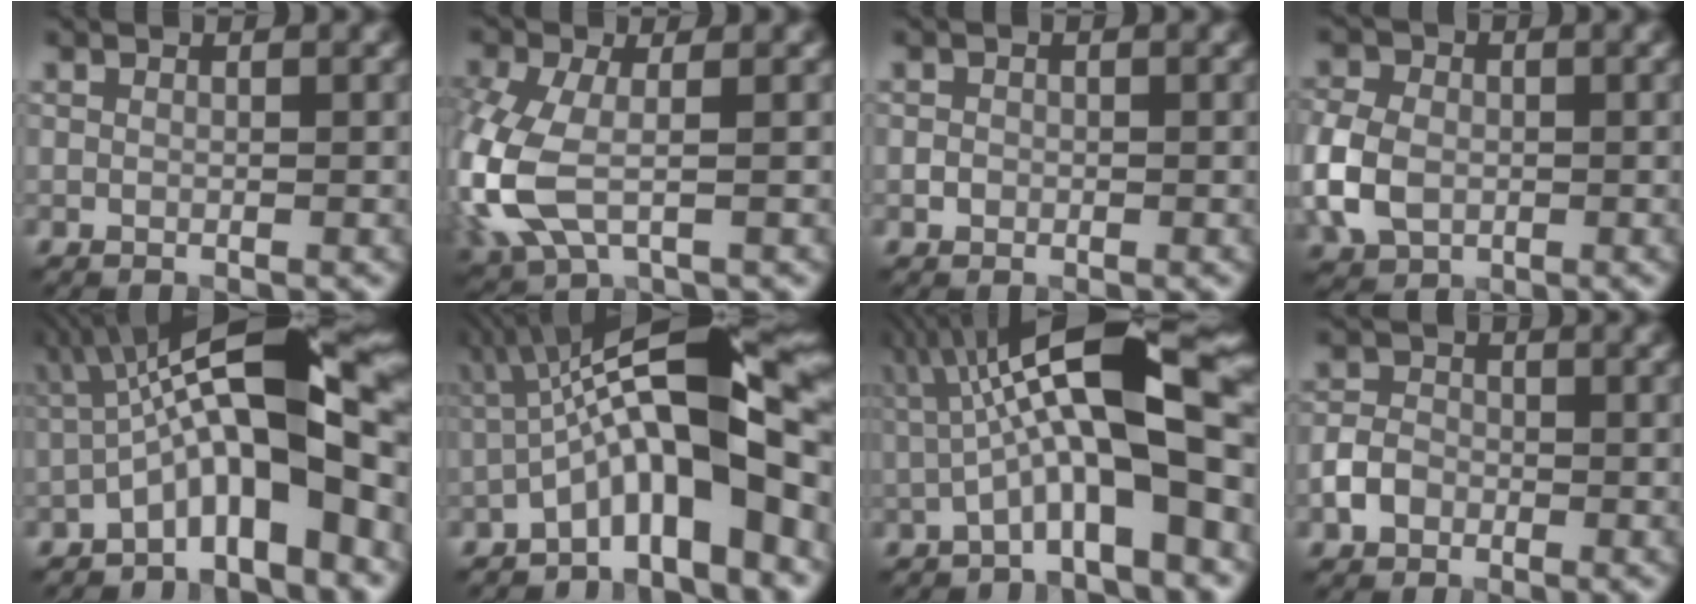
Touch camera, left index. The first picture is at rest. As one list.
[{"total": 6.0, "force": [-0.7, 3.2, 5.0], "torque": [-0.136, -0.003, -0.020]}, {"total": 0.8, "force": [-0.3, 0.7, 0.2], "torque": [-0.001, -0.002, -0.006]}, {"total": 6.5, "force": [-1.1, 5.0, 4.1], "torque": [-0.100, -0.005, -0.023]}, {"total": 12.6, "force": [-1.4, 3.4, 12.0], "torque": [-0.183, 0.032, -0.034]}, {"total": 12.6, "force": [-1.7, 3.3, 12.0], "torque": [-0.185, 0.031, -0.039]}, {"total": 12.1, "force": [1.4, 3.2, 11.6], "torque": [-0.182, 0.021, 0.020]}, {"total": 2.6, "force": [-1.2, 2.0, 1.2], "torque": [-0.017, 0.004, -0.027]}]